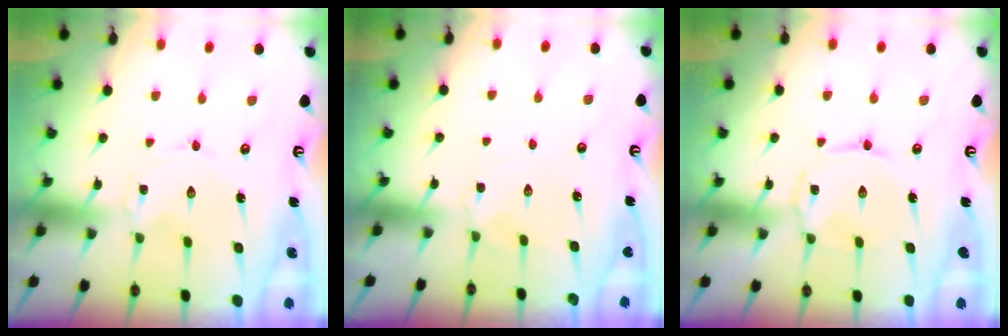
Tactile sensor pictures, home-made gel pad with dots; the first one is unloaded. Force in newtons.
{"total": 2.7, "press": 2.6, "slide": 0.6}
{"total": 2.1, "press": 2.0, "slide": 0.6}